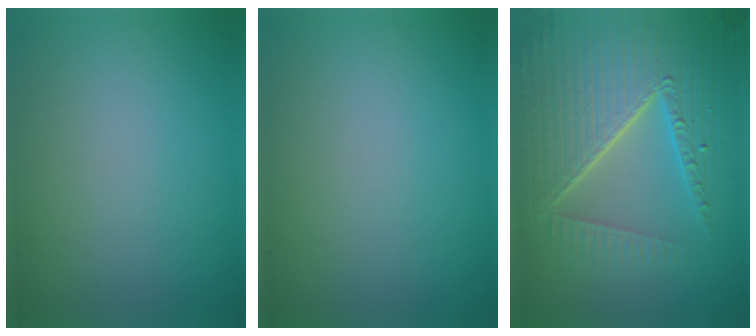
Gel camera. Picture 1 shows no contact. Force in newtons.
{"total": 0.0}
{"total": 8.9, "press": 6.1, "slide": 6.5}